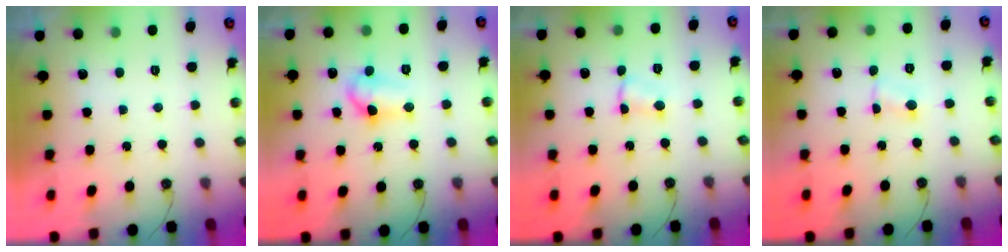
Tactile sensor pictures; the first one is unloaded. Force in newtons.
{"total": 9.1, "press": 9.0, "slide": 0.9}
{"total": 2.5, "press": 2.5, "slide": 0.4}
{"total": 1.6, "press": 1.5, "slide": 0.4}